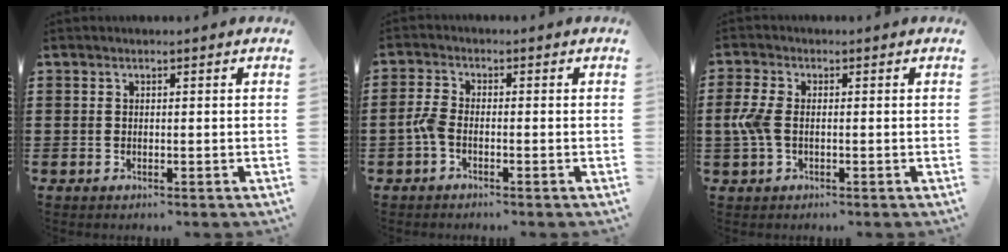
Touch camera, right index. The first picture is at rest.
{"total": 2.7, "force": [-1.2, 1.1, 2.2], "torque": [-0.062, -0.004, -0.029]}
{"total": 4.5, "force": [-0.7, 2.4, 3.7], "torque": [-0.106, -0.009, -0.022]}